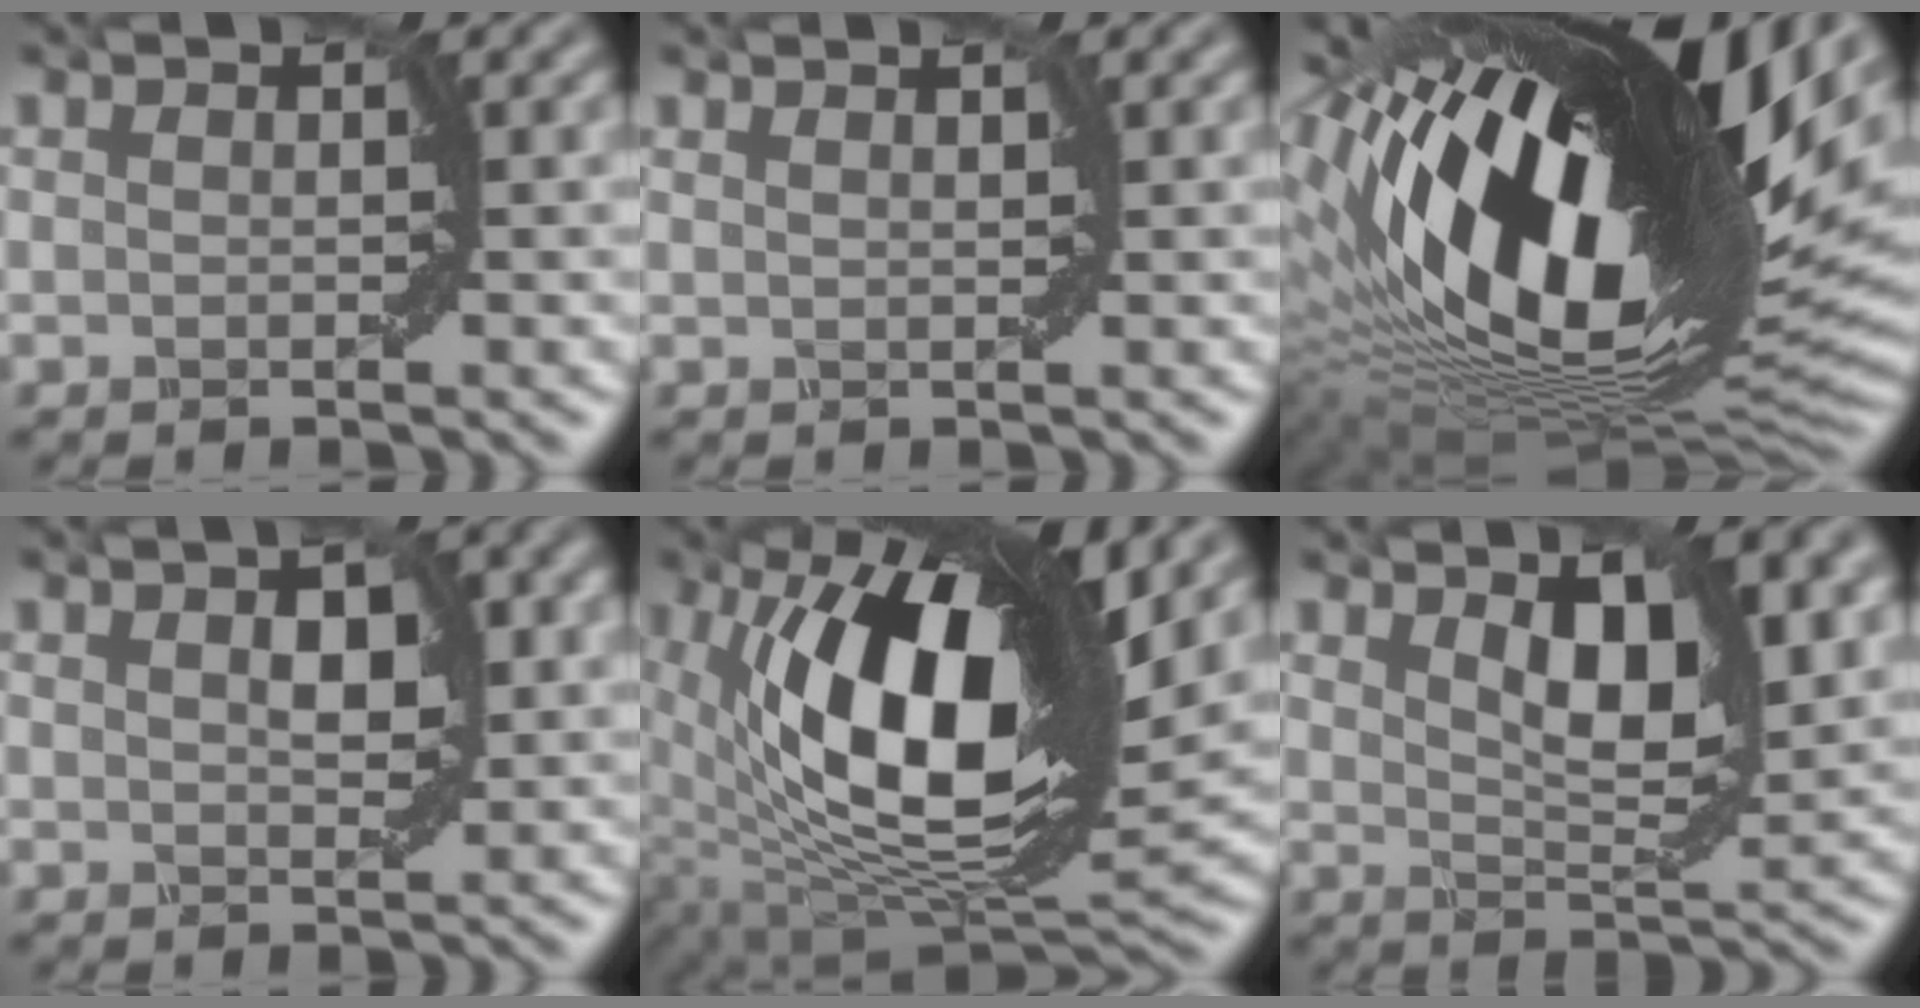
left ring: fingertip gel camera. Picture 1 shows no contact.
{"total": 1.5, "force": [1.3, 0.3, 0.7], "torque": [0.004, -0.005, 0.007]}
{"total": 20.9, "force": [4.3, 8.7, 18.5], "torque": [-0.326, -0.013, 0.067]}
{"total": 3.8, "force": [1.1, 1.8, 3.2], "torque": [-0.051, 0.008, 0.022]}
{"total": 17.2, "force": [4.1, 7.8, 14.8], "torque": [-0.248, -0.001, 0.063]}
{"total": 6.6, "force": [2.7, 2.4, 5.6], "torque": [-0.087, -0.003, 0.048]}